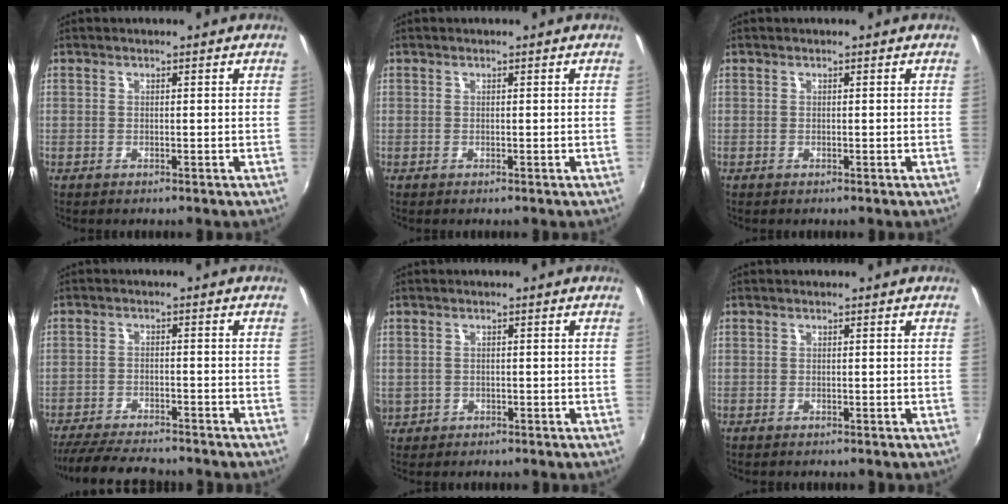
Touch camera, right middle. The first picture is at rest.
{"total": 0.0}
{"total": 0.0}
{"total": 11.4, "force": [-10.1, 2.2, 4.6], "torque": [-0.114, -0.017, -0.164]}
{"total": 3.6, "force": [-0.6, 3.4, 1.3], "torque": [-0.030, -0.003, -0.003]}
{"total": 0.0}